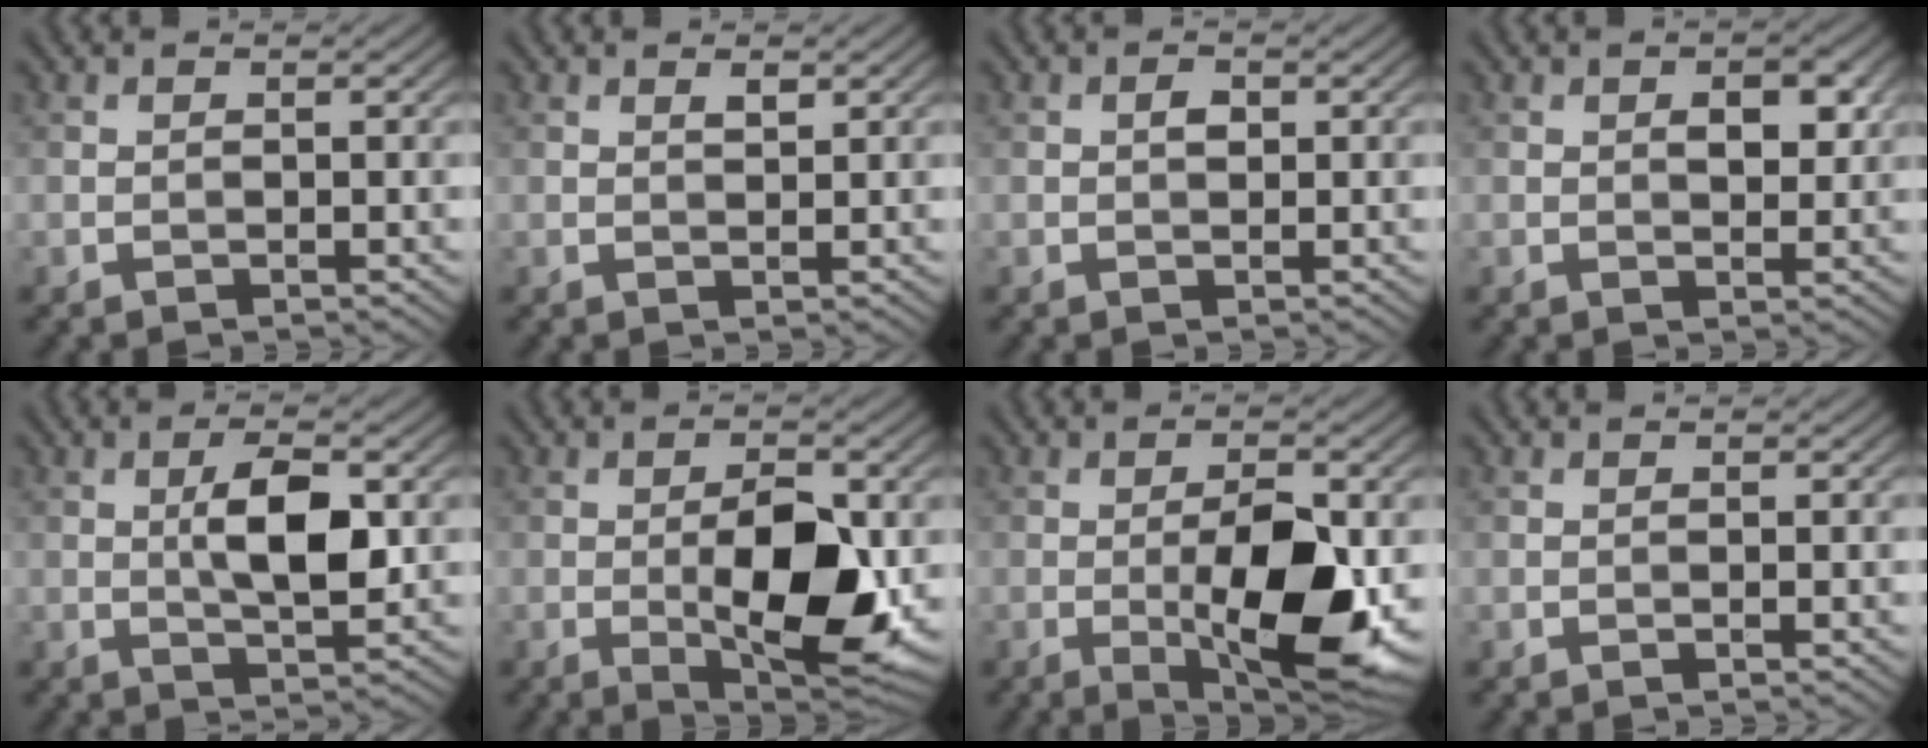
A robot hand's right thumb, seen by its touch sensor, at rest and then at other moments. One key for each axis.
{"total": 1.2, "fx": 0.7, "fy": 0.5, "fz": 0.9, "tx": -0.019, "ty": -0.003, "tz": 0.014}
{"total": 1.4, "fx": 0.2, "fy": 0.9, "fz": 1.0, "tx": -0.017, "ty": 0.002, "tz": 0.002}
{"total": 3.8, "fx": 1.0, "fy": 2.1, "fz": 3.0, "tx": -0.042, "ty": -0.001, "tz": 0.016}
{"total": 6.5, "fx": 0.7, "fy": 2.4, "fz": 6.0, "tx": -0.107, "ty": -0.001, "tz": 0.013}
{"total": 10.7, "fx": -1.3, "fy": 4.3, "fz": 9.7, "tx": -0.151, "ty": -0.008, "tz": -0.018}
{"total": 11.2, "fx": -2.0, "fy": 3.7, "fz": 10.4, "tx": -0.162, "ty": -0.006, "tz": -0.031}
{"total": 0.5, "fx": 0.0, "fy": 0.1, "fz": 0.5, "tx": -0.010, "ty": -0.002, "tz": 0.000}